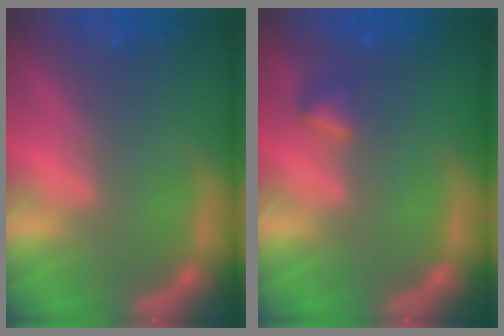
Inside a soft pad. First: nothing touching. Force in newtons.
{"total": 1.4}